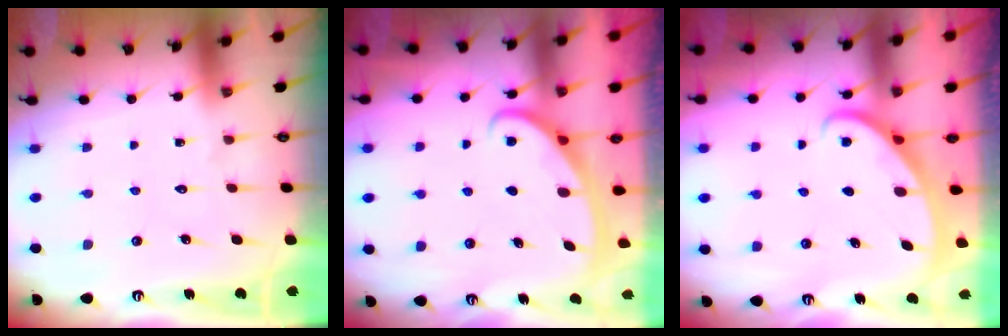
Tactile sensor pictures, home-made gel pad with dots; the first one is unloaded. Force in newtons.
{"total": 2.8, "press": 2.8, "slide": 0.4}
{"total": 2.8, "press": 2.8, "slide": 0.1}